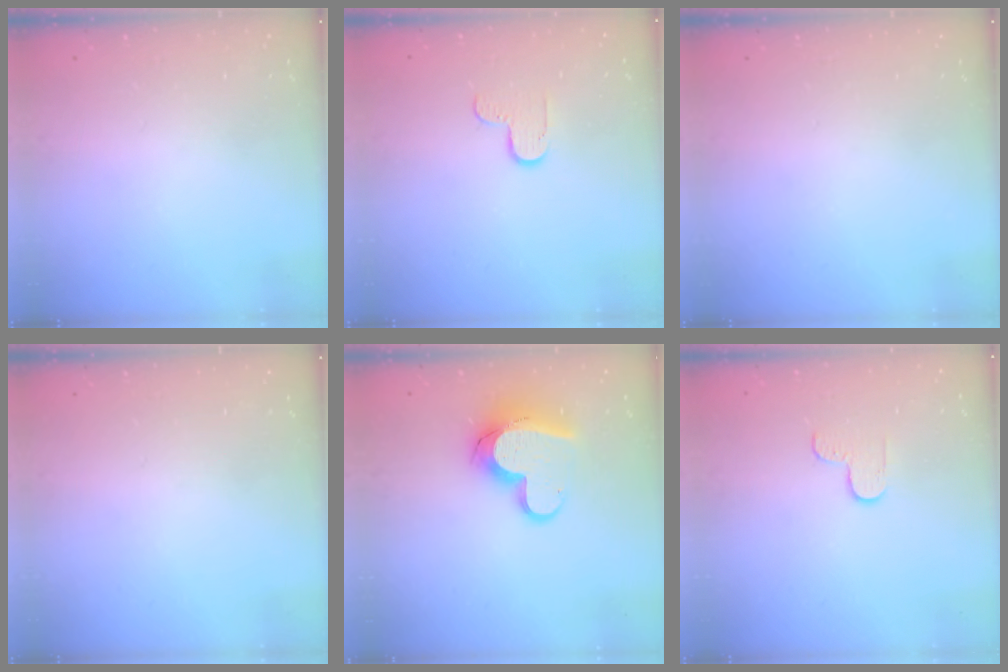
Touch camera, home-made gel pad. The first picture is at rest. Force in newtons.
{"total": 5.2, "press": 5.2, "slide": 0.5}
{"total": 0.0}
{"total": 0.0}
{"total": 16.0, "press": 15.9, "slide": 1.3}
{"total": 3.5, "press": 3.4, "slide": 0.4}